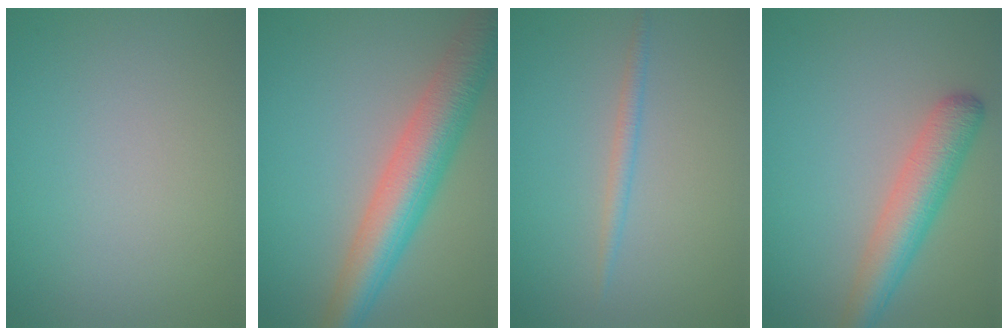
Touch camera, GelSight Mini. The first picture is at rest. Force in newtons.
{"total": 7.5, "press": 7.5, "slide": 0.2}
{"total": 1.2, "press": 1.2, "slide": 0.1}
{"total": 4.6, "press": 4.6, "slide": 0.2}